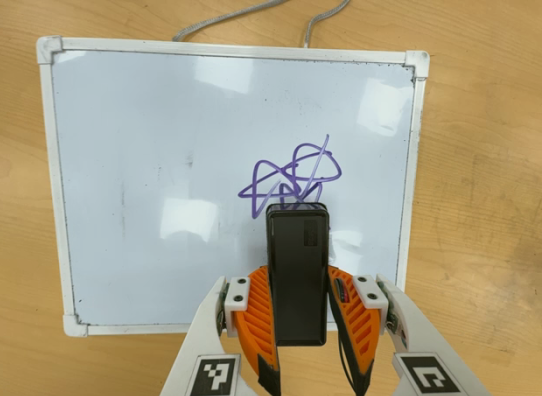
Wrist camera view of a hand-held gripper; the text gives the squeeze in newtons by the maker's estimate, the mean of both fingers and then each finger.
{"total": 3.7, "left": 2.6, "right": 4.8}